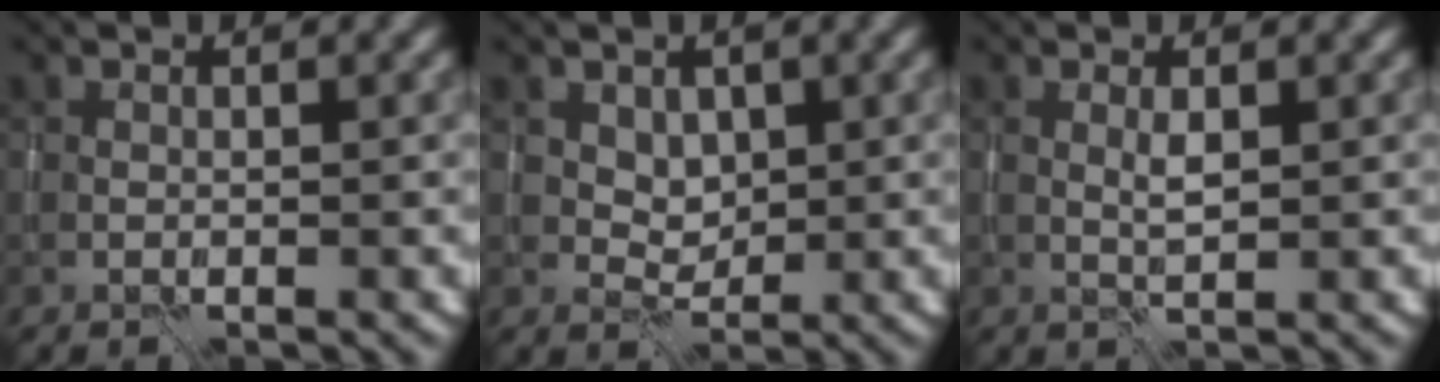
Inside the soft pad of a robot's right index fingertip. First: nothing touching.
{"total": 1.9, "force": [0.9, 1.5, 0.8], "torque": [-0.012, -0.015, 0.024]}
{"total": 1.0, "force": [0.3, 0.1, 1.0], "torque": [-0.023, 0.000, 0.006]}